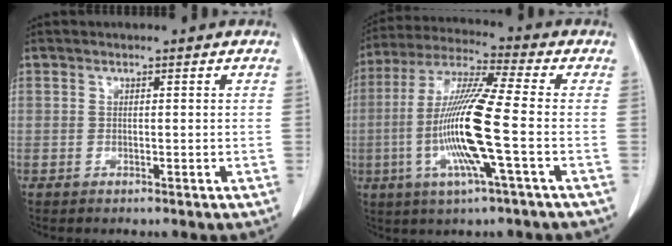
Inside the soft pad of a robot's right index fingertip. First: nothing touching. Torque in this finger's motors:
{"motor_torque": [2.14, 0.00, 1.05, 0.19]}